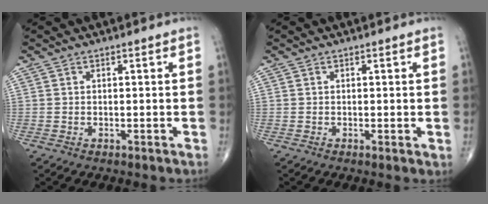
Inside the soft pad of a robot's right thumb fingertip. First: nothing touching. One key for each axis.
{"total": 0.9, "fx": 0.1, "fy": 0.3, "fz": 0.8, "tx": -0.013, "ty": -0.004, "tz": -0.001}